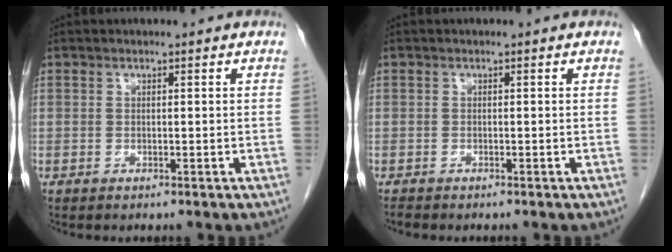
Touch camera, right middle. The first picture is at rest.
{"total": 0.8, "force": [-0.8, 0.1, 0.2], "torque": [-0.012, -0.004, -0.016]}